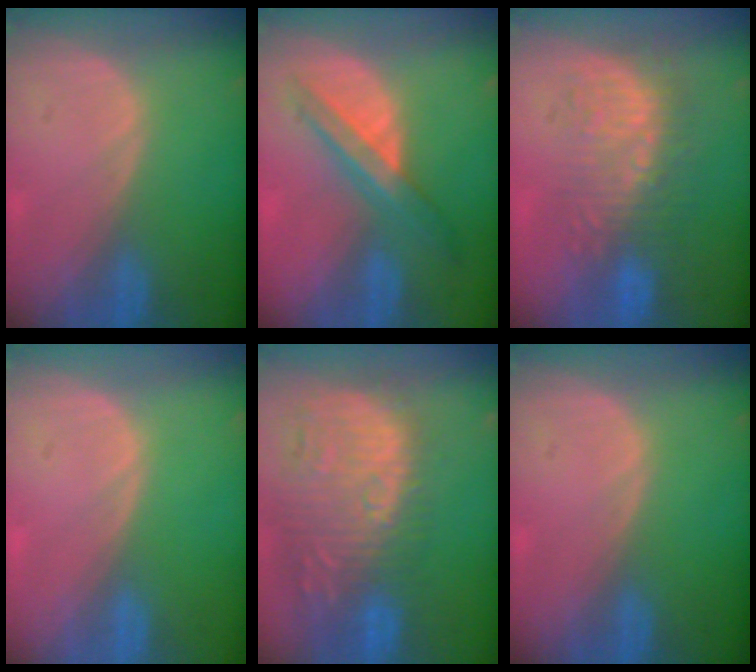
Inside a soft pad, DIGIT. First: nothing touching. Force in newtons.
{"total": 7.1, "press": 6.0, "slide": 3.9}
{"total": 9.1, "press": 8.7, "slide": 2.6}
{"total": 0.0}
{"total": 13.7, "press": 12.2, "slide": 6.3}
{"total": 0.0}